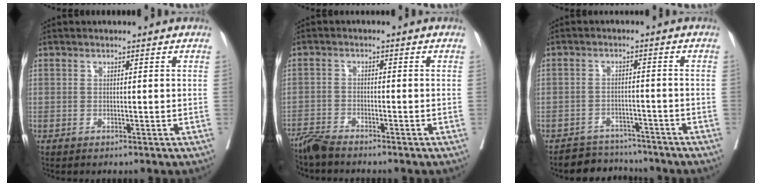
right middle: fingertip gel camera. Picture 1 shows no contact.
{"total": 3.4, "force": [-3.2, -0.1, 1.1], "torque": [-0.019, -0.012, -0.065]}
{"total": 4.6, "force": [-4.3, 1.4, -0.8], "torque": [0.020, 0.012, -0.068]}